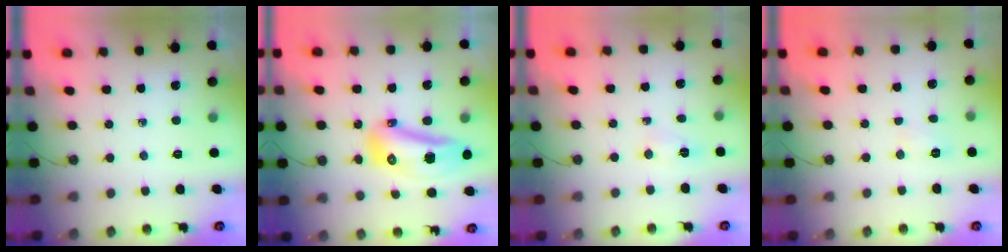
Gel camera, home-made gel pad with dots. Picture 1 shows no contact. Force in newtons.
{"total": 14.0, "press": 13.9, "slide": 2.3}
{"total": 3.1, "press": 3.1, "slide": 0.6}
{"total": 3.5, "press": 3.5, "slide": 0.4}